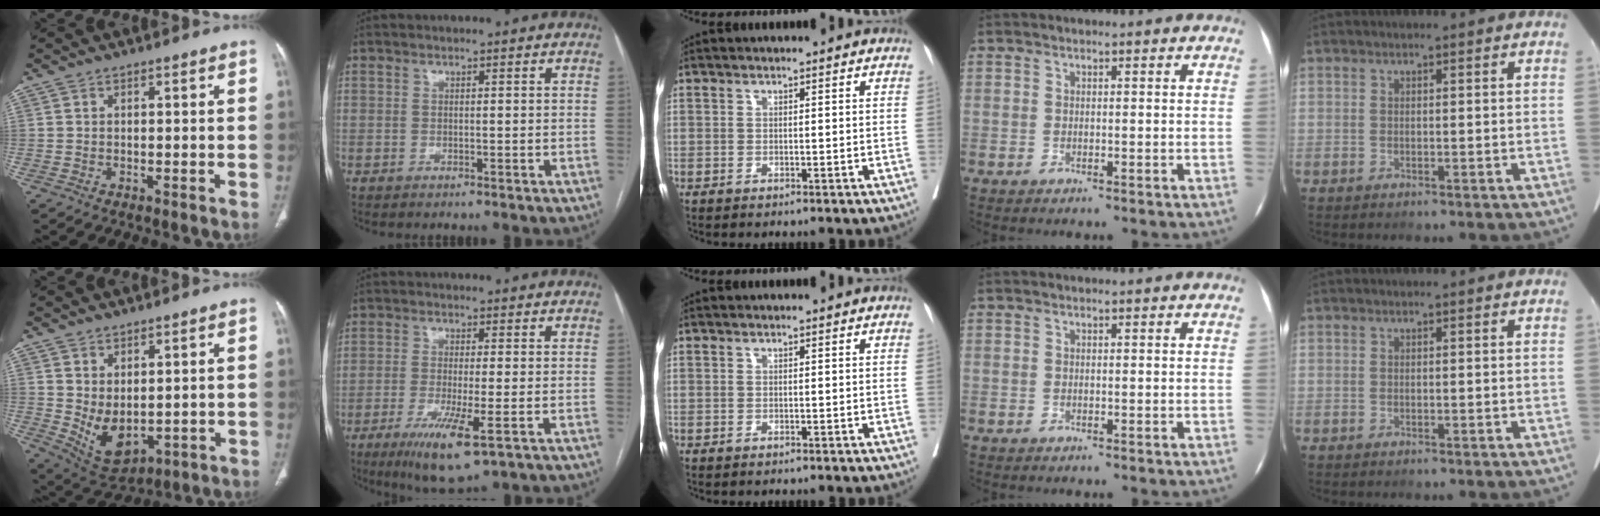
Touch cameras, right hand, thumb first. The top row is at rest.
{"thumb": {"total": 8.1, "force": [0.4, 4.9, 6.4], "torque": [-0.100, -0.014, 0.038]}, "index": {"total": 9.0, "force": [-4.2, 0.9, 7.9], "torque": [-0.146, -0.028, -0.066]}}